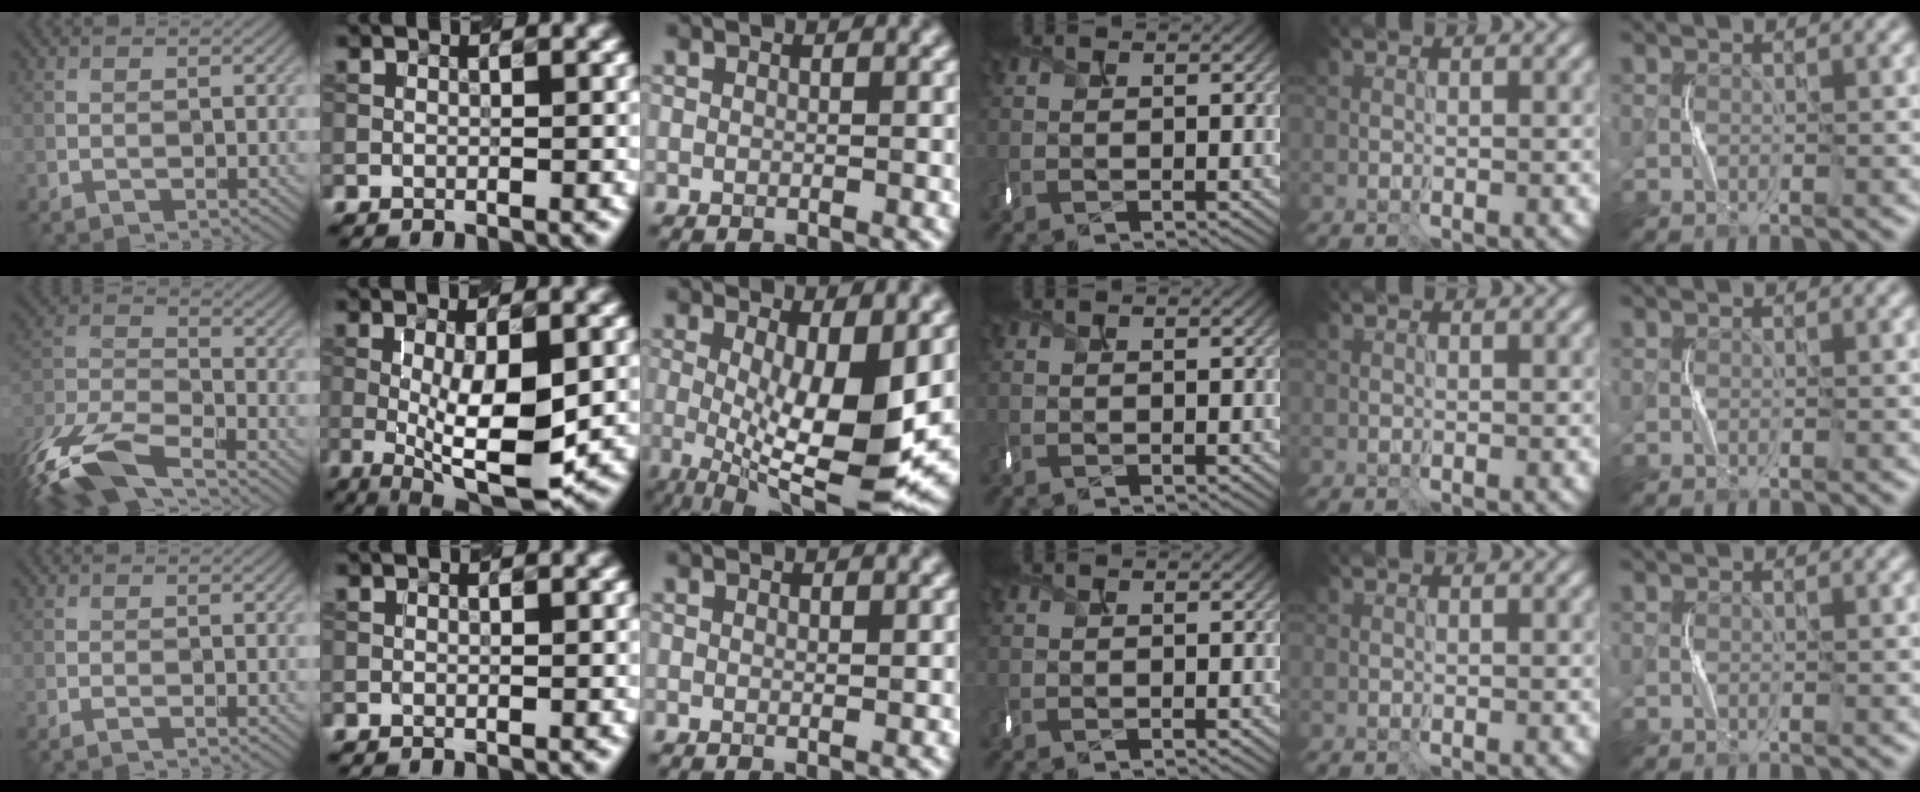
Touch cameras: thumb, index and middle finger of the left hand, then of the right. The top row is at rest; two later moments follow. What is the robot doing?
{"motion": "shake", "object": "box of matches"}